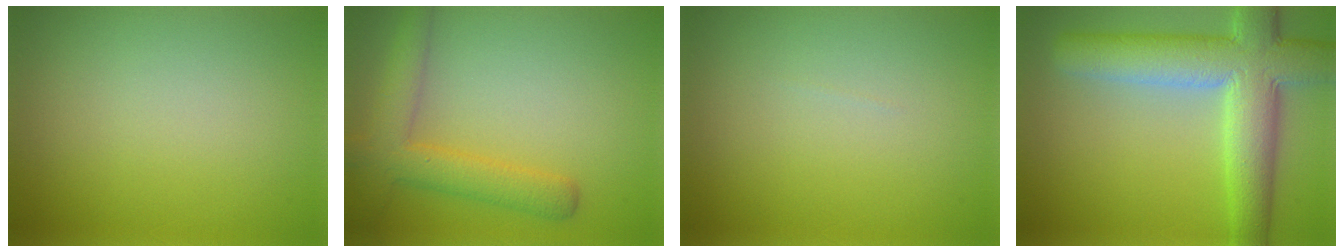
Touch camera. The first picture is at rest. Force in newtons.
{"total": 4.4, "press": 4.4, "slide": 0.3}
{"total": 0.0}
{"total": 9.3, "press": 9.3, "slide": 0.6}